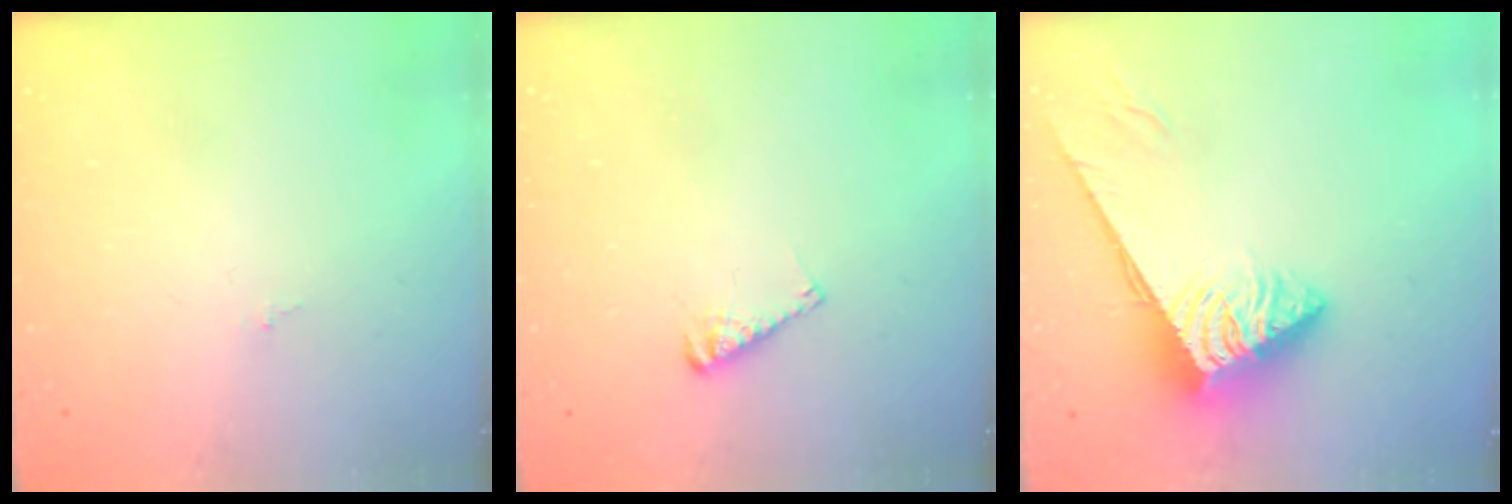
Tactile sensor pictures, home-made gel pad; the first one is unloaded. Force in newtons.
{"total": 4.9, "press": 4.9, "slide": 0.5}
{"total": 5.2, "press": 5.2, "slide": 0.6}